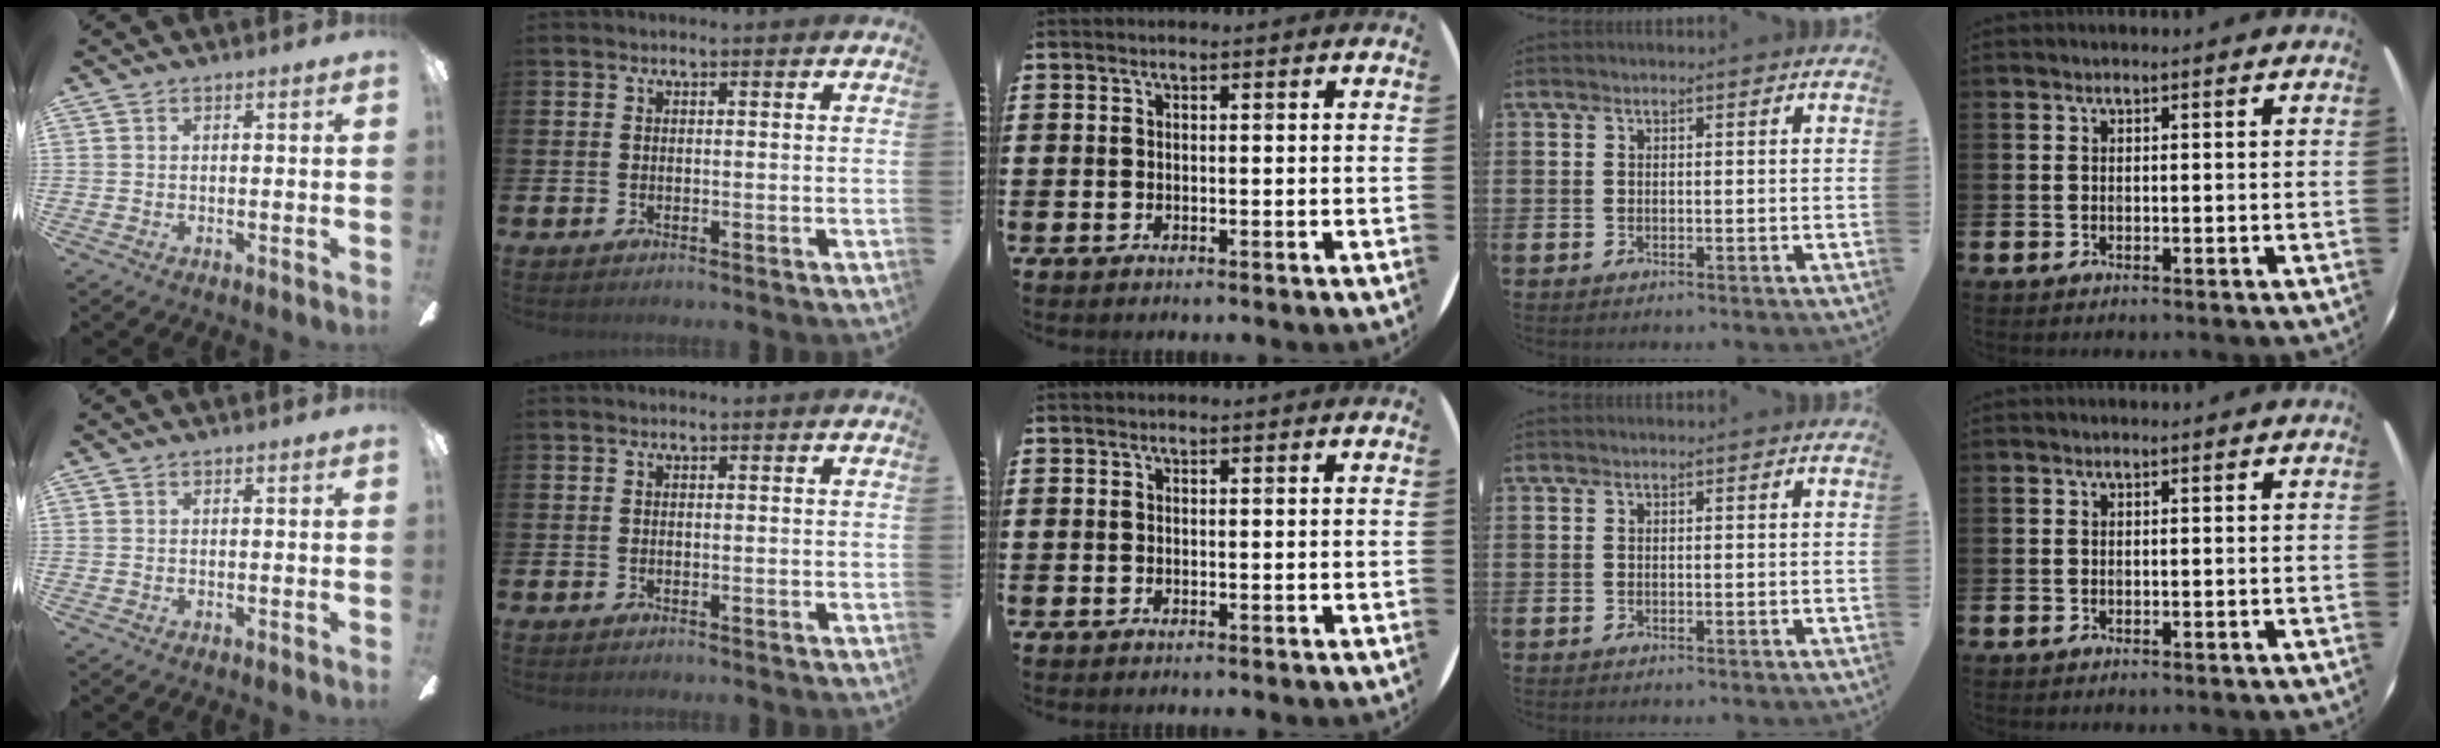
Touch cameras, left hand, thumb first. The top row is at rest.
{}